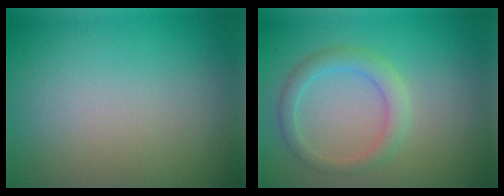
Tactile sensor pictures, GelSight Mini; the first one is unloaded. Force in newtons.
{"total": 2.4, "press": 2.4, "slide": 0.1}